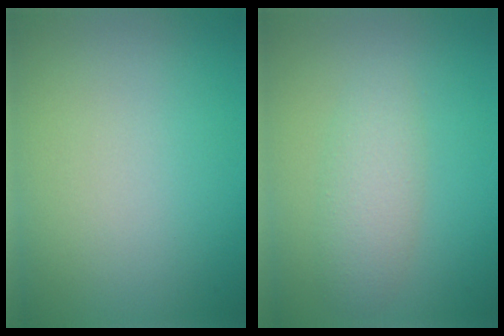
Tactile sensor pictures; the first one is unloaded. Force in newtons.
{"total": 2.7, "press": 2.7, "slide": 0.0}